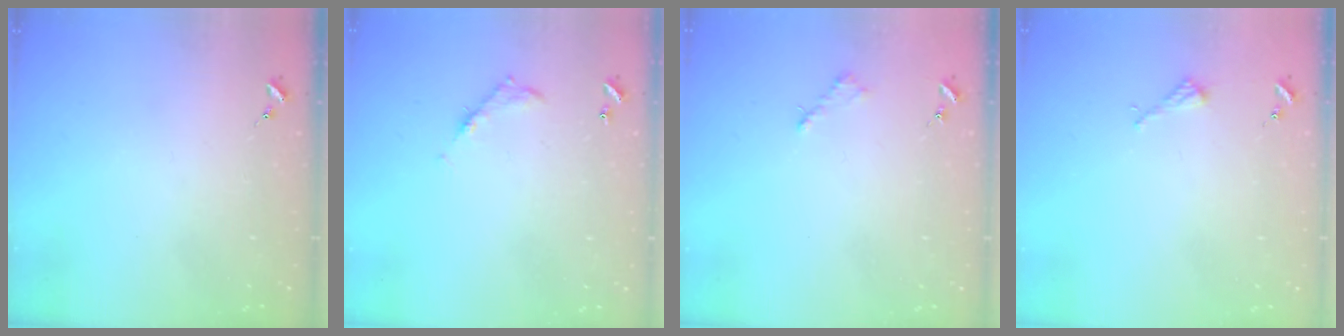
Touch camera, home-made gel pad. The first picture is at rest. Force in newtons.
{"total": 5.3, "press": 5.3, "slide": 0.4}
{"total": 2.6, "press": 2.5, "slide": 0.3}
{"total": 2.2, "press": 2.2, "slide": 0.2}